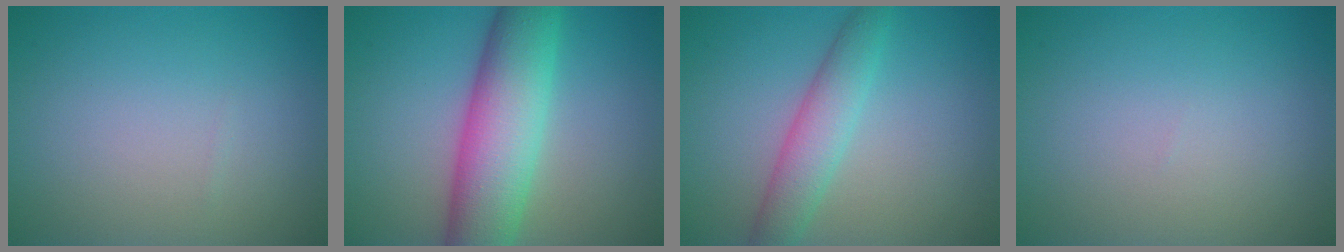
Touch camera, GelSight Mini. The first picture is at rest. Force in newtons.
{"total": 9.0, "press": 9.0, "slide": 0.3}
{"total": 3.7, "press": 3.7, "slide": 0.1}
{"total": 0.0}